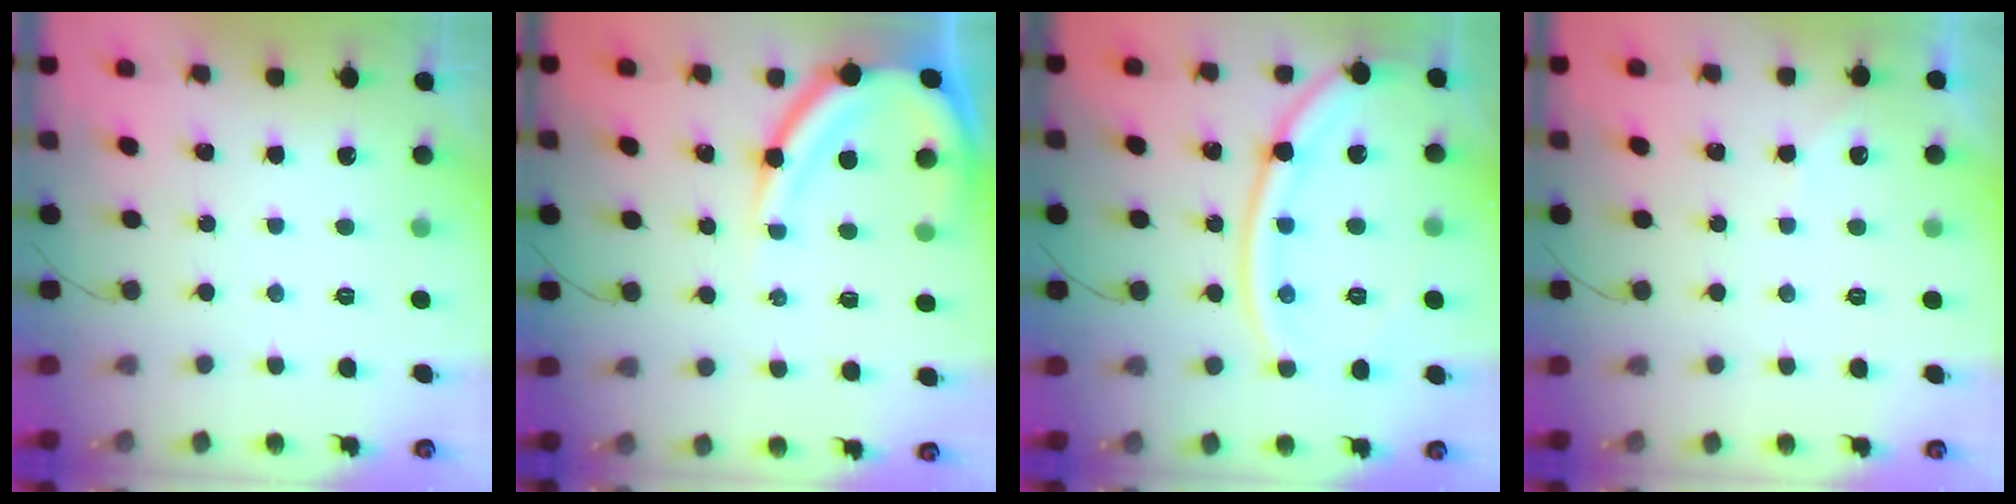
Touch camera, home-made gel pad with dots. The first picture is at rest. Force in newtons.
{"total": 12.4, "press": 12.4, "slide": 1.3}
{"total": 15.5, "press": 15.4, "slide": 1.7}
{"total": 4.2, "press": 4.2, "slide": 0.6}